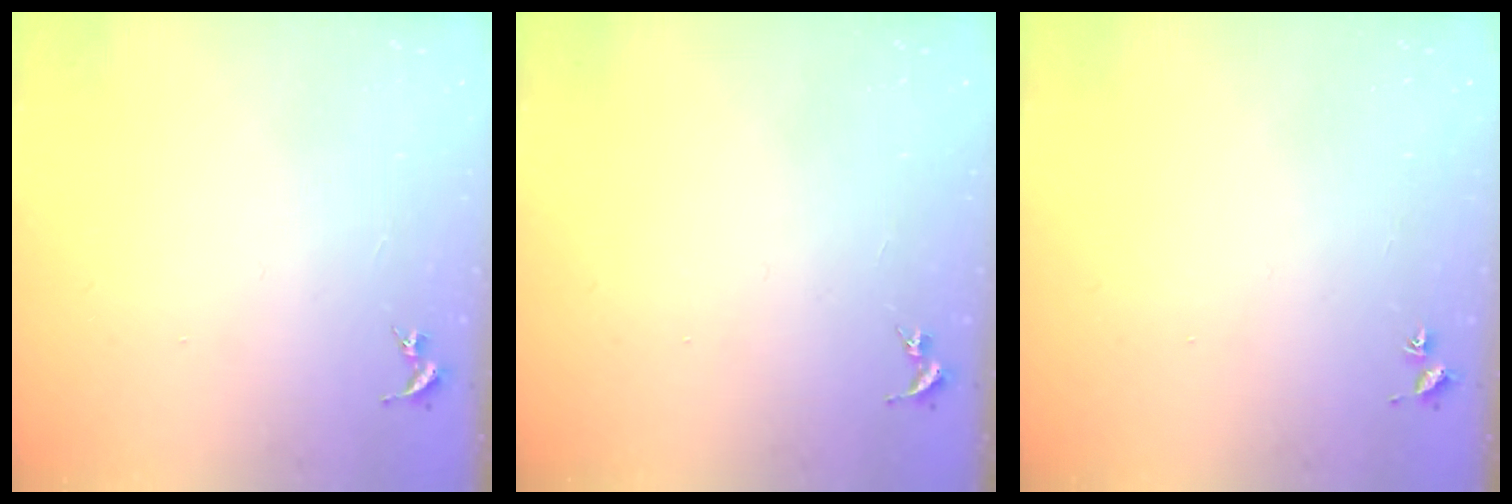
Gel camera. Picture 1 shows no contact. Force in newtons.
{"total": 0.0}
{"total": 1.8, "press": 1.8, "slide": 0.2}